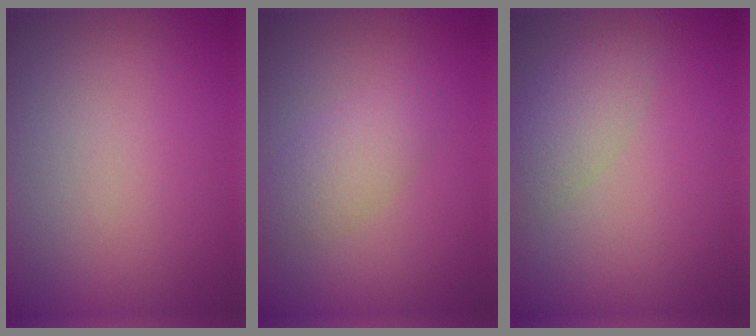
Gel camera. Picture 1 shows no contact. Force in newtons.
{"total": 2.4, "press": 2.4, "slide": 0.2}
{"total": 2.7, "press": 2.7, "slide": 0.2}